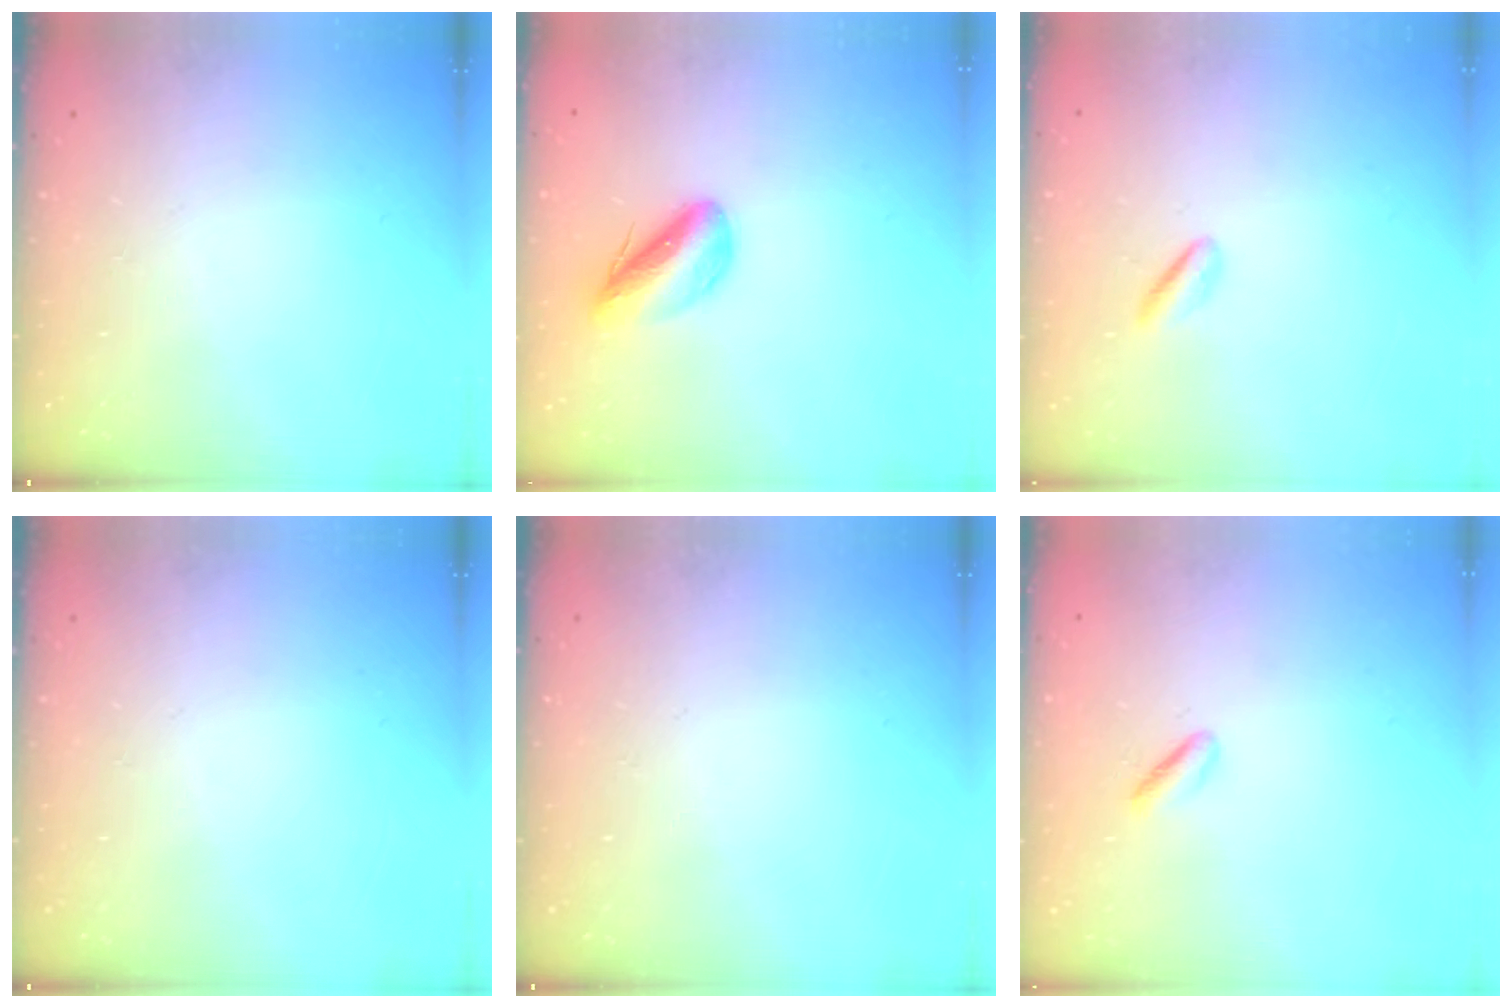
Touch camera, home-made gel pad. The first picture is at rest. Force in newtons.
{"total": 8.1, "press": 7.8, "slide": 2.2}
{"total": 1.1, "press": 0.9, "slide": 0.7}
{"total": 0.0}
{"total": 0.0}
{"total": 1.1, "press": 0.9, "slide": 0.7}